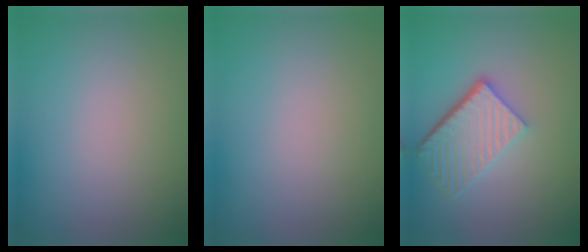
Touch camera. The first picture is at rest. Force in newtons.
{"total": 0.0}
{"total": 5.2, "press": 3.8, "slide": 3.5}